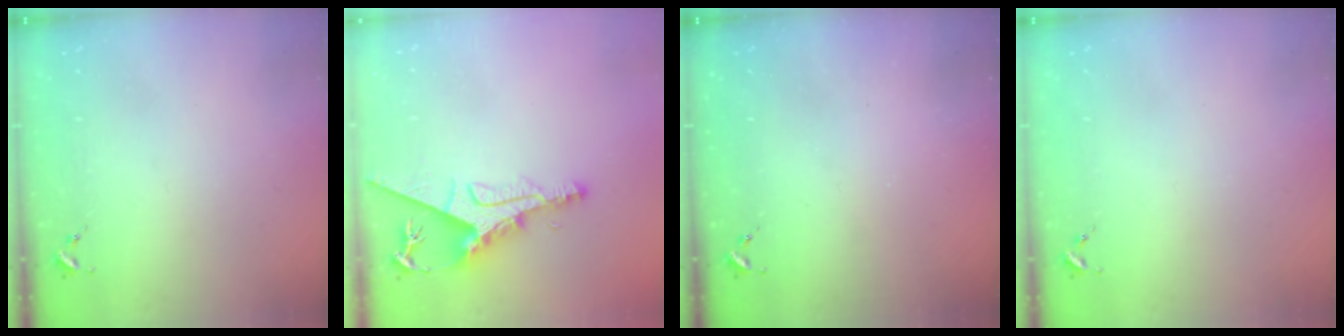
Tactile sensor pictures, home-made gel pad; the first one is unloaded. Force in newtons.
{"total": 9.8, "press": 9.8, "slide": 1.3}
{"total": 0.0}
{"total": 0.0}